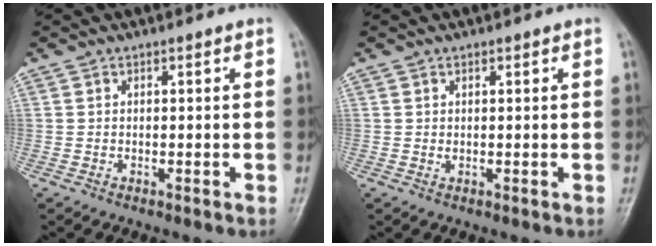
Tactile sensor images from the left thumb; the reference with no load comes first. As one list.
[{"total": 0.8, "force": [0.4, 0.4, 0.5], "torque": [-0.006, -0.002, 0.006]}]